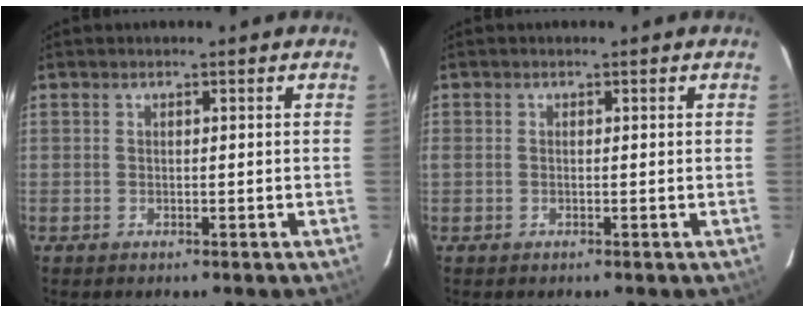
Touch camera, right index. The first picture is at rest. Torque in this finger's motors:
{"motor_torque": [0.66, -0.03, 0.39, 0.07]}